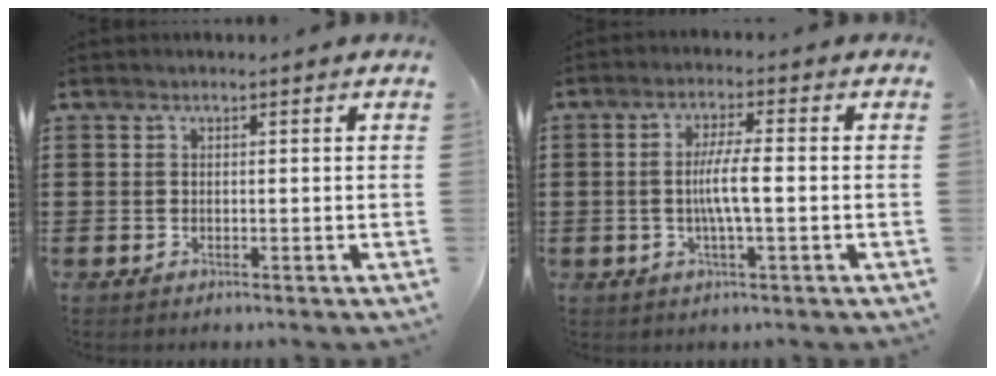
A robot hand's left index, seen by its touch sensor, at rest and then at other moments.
{"total": 5.3, "force": [-0.7, 0.5, 5.3], "torque": [-0.100, -0.003, -0.017]}